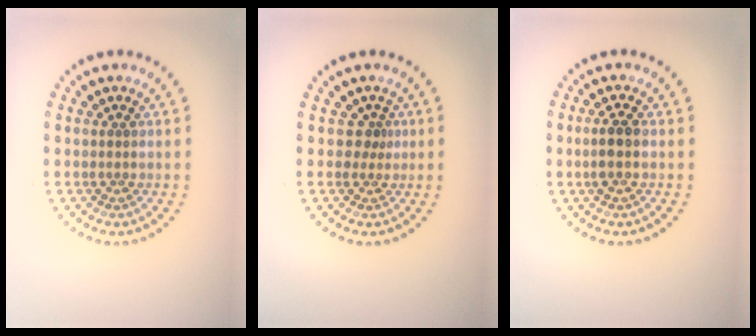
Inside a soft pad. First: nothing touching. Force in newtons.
{"total": 1.1, "press": 0.6, "slide": 0.9}
{"total": 1.9, "press": 1.7, "slide": 0.7}